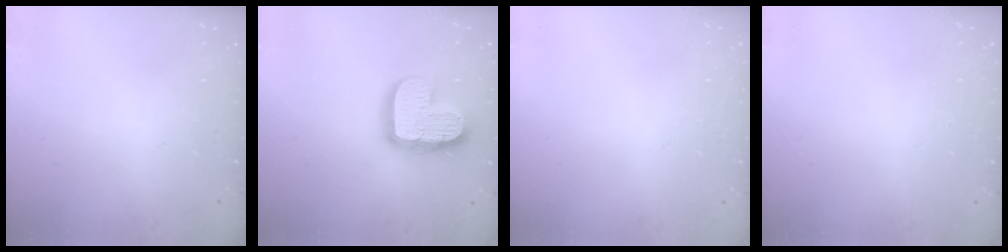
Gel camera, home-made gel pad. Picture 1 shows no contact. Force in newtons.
{"total": 17.1, "press": 17.0, "slide": 1.5}
{"total": 0.0}
{"total": 0.8, "press": 0.4, "slide": 0.7}